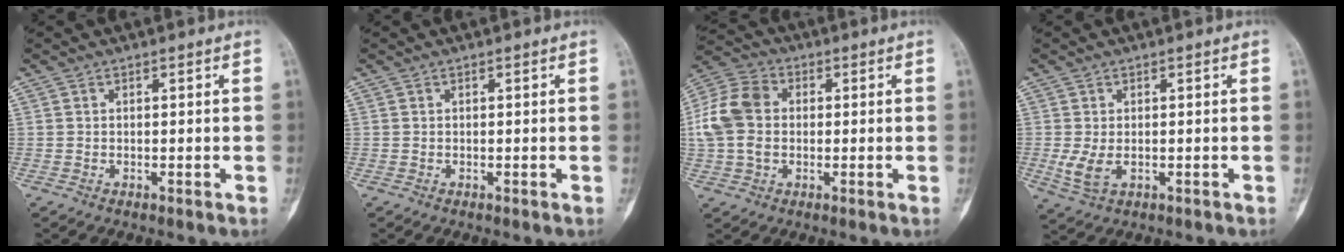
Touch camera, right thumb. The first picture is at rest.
{"total": 0.0}
{"total": 11.1, "force": [0.6, 8.3, 7.3], "torque": [-0.146, 0.027, 0.003]}
{"total": 4.0, "force": [-0.6, 2.3, 3.2], "torque": [-0.079, -0.009, -0.005]}